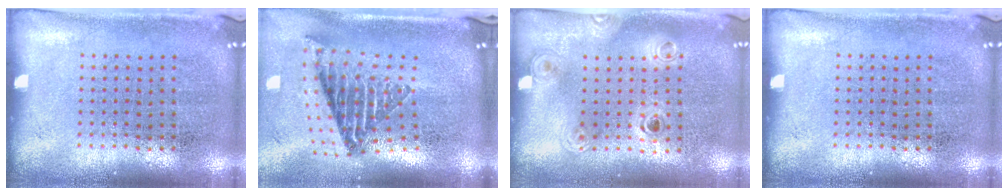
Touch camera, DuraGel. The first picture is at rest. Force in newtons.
{"total": 2.6, "press": 1.6, "slide": 2.0}
{"total": 1.2, "press": 1.0, "slide": 0.7}
{"total": 0.0}